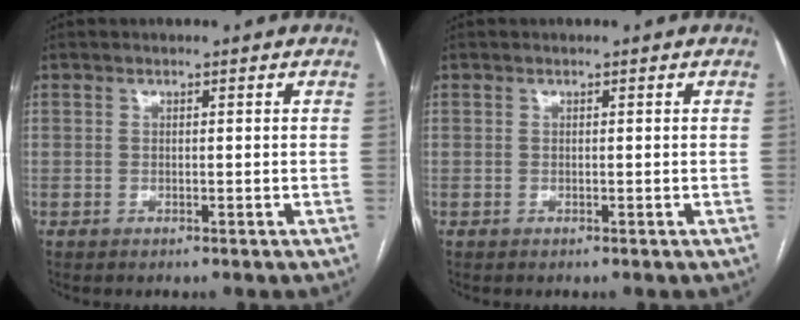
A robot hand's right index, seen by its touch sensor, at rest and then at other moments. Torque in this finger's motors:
{"motor_torque": [0.00, 0.00, 0.00, 0.00]}